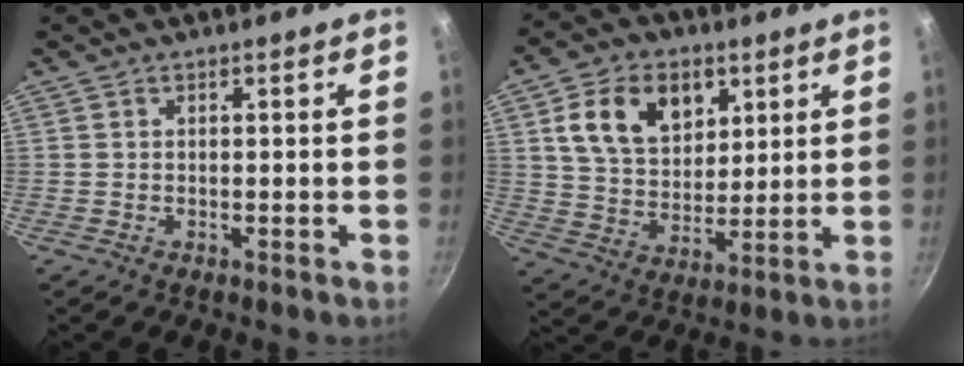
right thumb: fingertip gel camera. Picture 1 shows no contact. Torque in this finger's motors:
{"motor_torque": [0.18, 0.29, 0.08, 0.23, 0.31]}